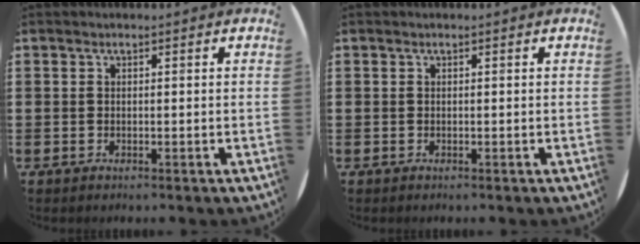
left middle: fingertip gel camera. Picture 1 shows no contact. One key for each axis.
{"total": 0.0}